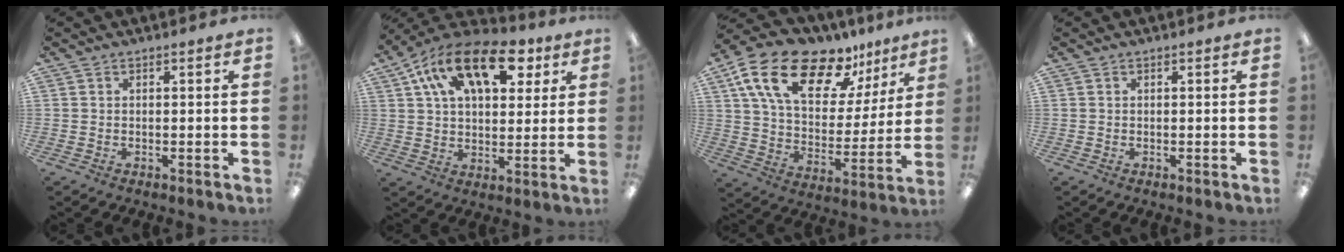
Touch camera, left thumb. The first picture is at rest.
{"total": 19.1, "force": [9.6, 10.1, 13.0], "torque": [-0.209, -0.026, 0.163]}
{"total": 20.7, "force": [13.8, 10.4, 11.4], "torque": [-0.200, -0.081, 0.245]}
{"total": 0.0}